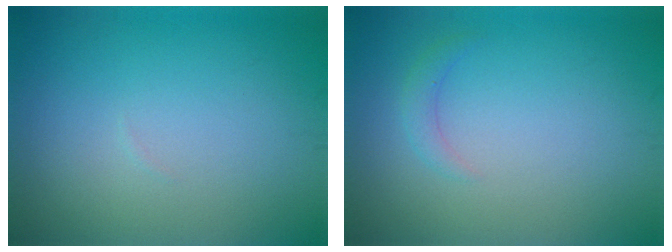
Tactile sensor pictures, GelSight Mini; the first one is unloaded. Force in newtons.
{"total": 1.1, "press": 1.1, "slide": 0.0}